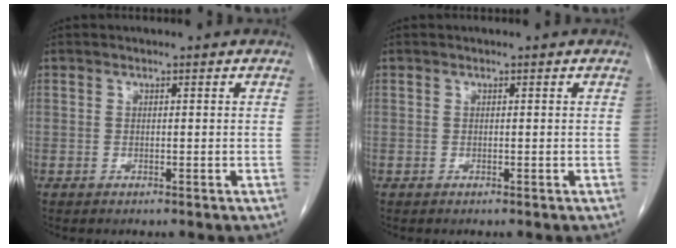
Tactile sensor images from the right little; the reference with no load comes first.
{"total": 0.0}